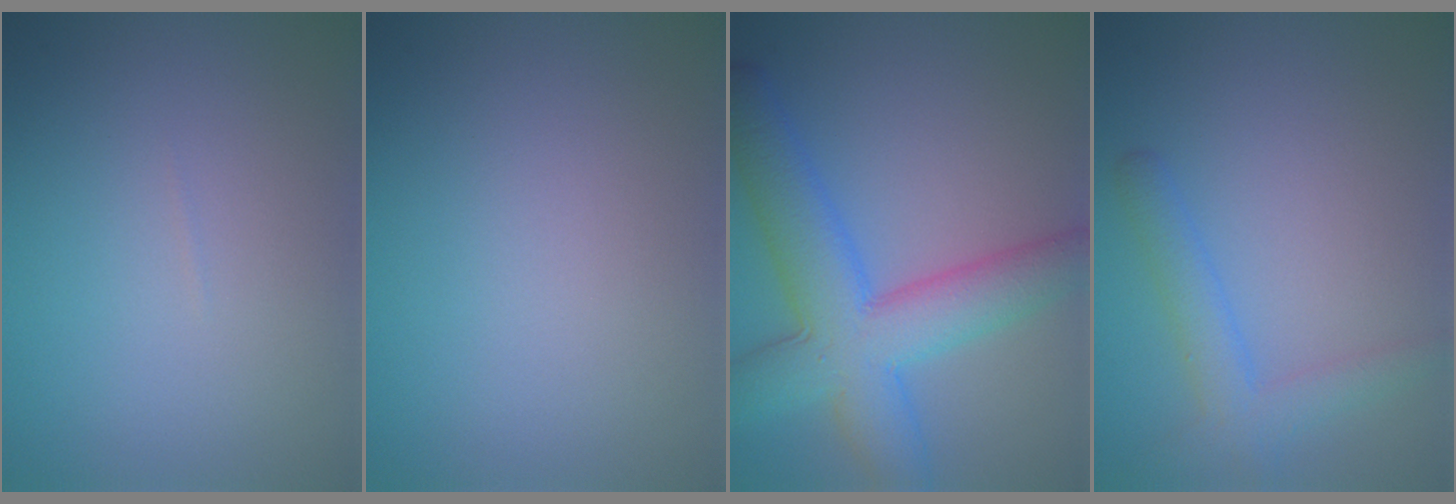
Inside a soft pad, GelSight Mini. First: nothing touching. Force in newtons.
{"total": 0.0}
{"total": 8.6, "press": 8.6, "slide": 0.4}
{"total": 2.7, "press": 2.7, "slide": 0.1}